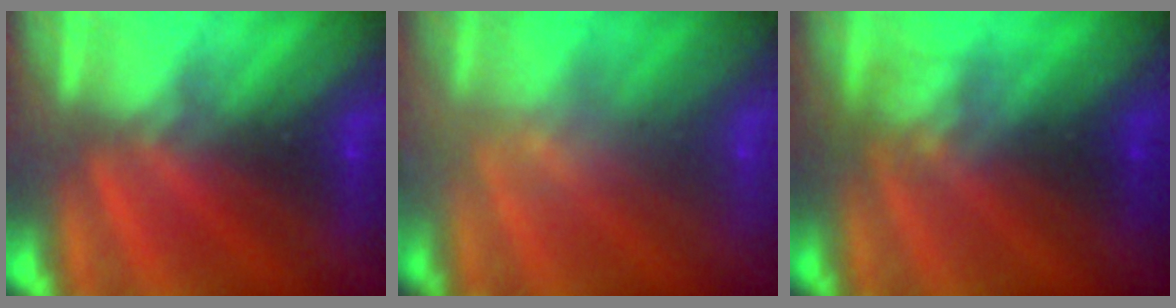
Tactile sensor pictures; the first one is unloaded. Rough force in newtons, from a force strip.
{"total": 2.3}
{"total": 2.4}